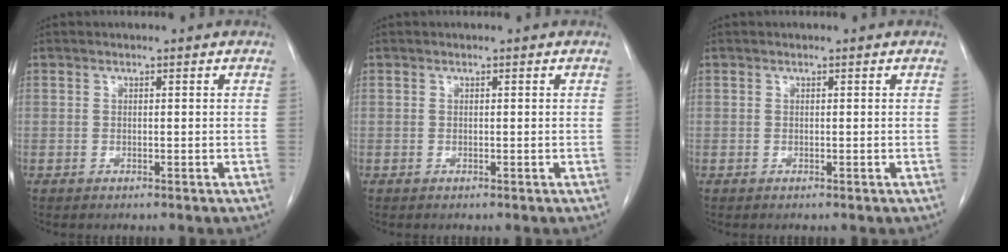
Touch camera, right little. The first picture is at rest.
{"total": 0.0}
{"total": 0.0}